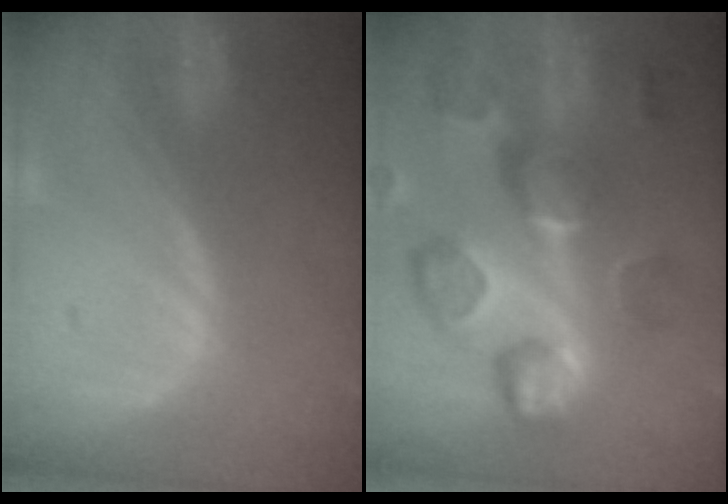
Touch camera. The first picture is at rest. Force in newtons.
{"total": 12.7, "press": 11.2, "slide": 6.0}